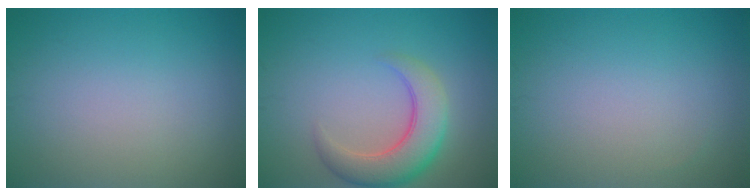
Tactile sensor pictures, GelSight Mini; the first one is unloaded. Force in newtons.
{"total": 5.3, "press": 5.3, "slide": 0.5}
{"total": 0.0}